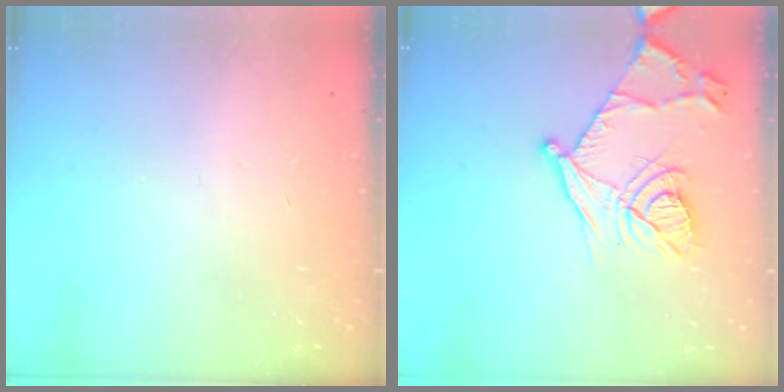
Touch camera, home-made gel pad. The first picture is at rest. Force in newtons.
{"total": 16.2, "press": 16.2, "slide": 1.4}